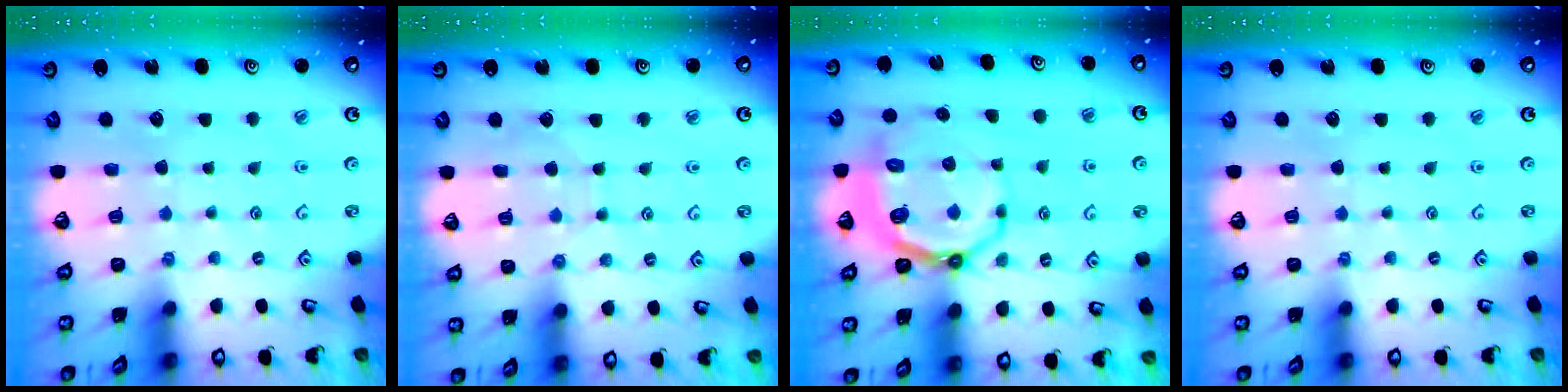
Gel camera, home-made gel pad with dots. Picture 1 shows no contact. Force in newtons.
{"total": 2.6, "press": 2.6, "slide": 0.3}
{"total": 8.7, "press": 7.9, "slide": 3.8}
{"total": 0.0}